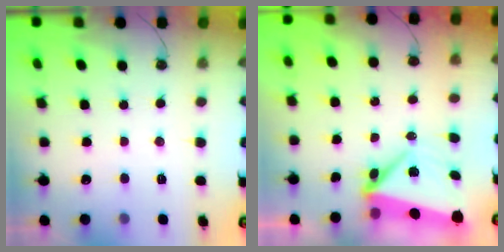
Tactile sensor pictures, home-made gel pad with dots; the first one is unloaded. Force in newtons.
{"total": 5.1, "press": 4.8, "slide": 1.6}